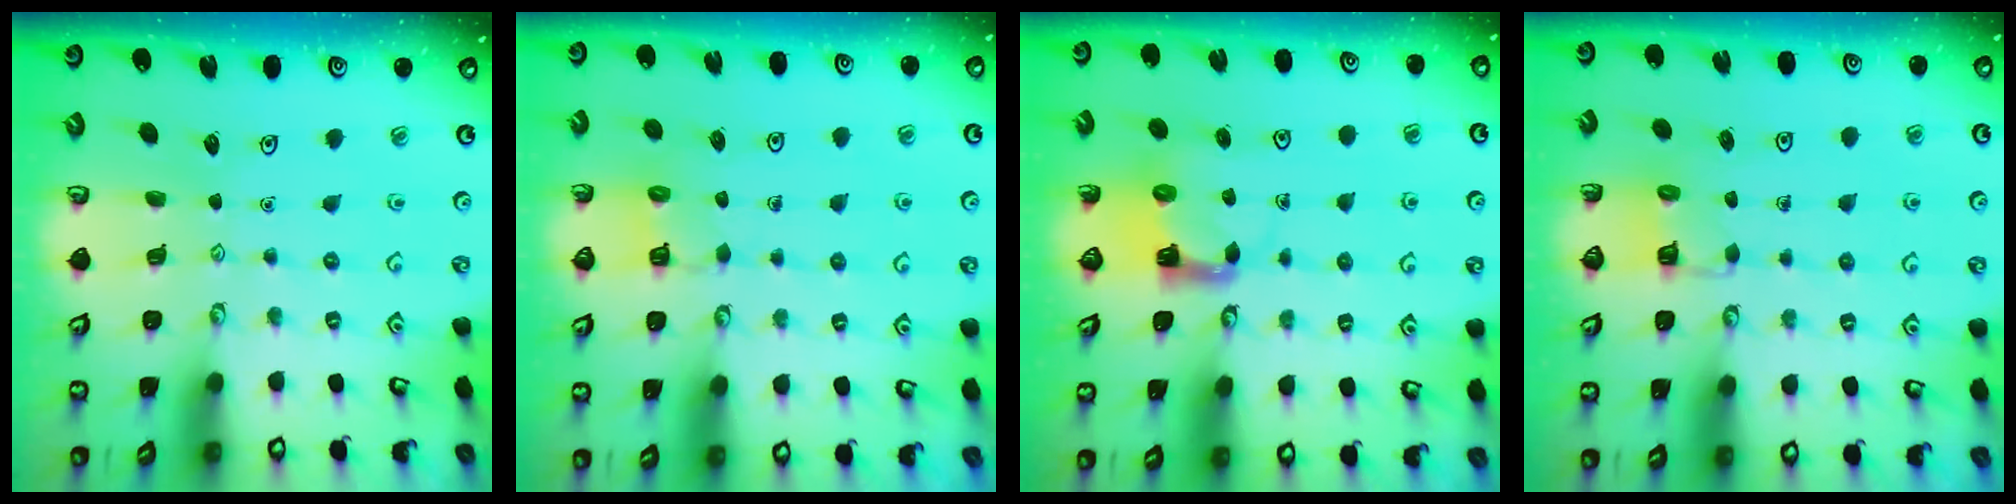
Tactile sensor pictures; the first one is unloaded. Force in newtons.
{"total": 5.3, "press": 5.2, "slide": 0.4}
{"total": 4.0, "press": 3.9, "slide": 0.6}
{"total": 4.0, "press": 3.9, "slide": 0.2}